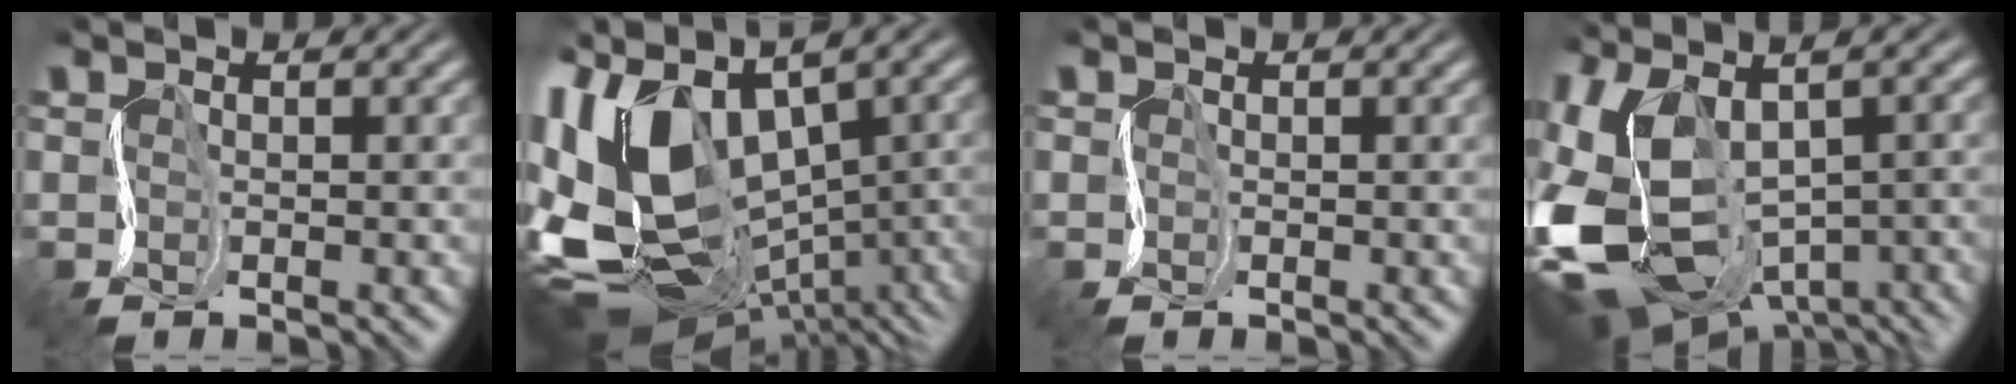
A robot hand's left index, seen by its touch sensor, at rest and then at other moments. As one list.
[{"total": 14.1, "force": [1.2, 8.5, 11.1], "torque": [-0.232, -0.023, 0.068]}, {"total": 1.9, "force": [0.5, 1.8, 0.6], "torque": [-0.012, 0.008, -0.019]}, {"total": 12.5, "force": [-3.1, 7.2, 9.7], "torque": [-0.235, -0.050, -0.003]}]